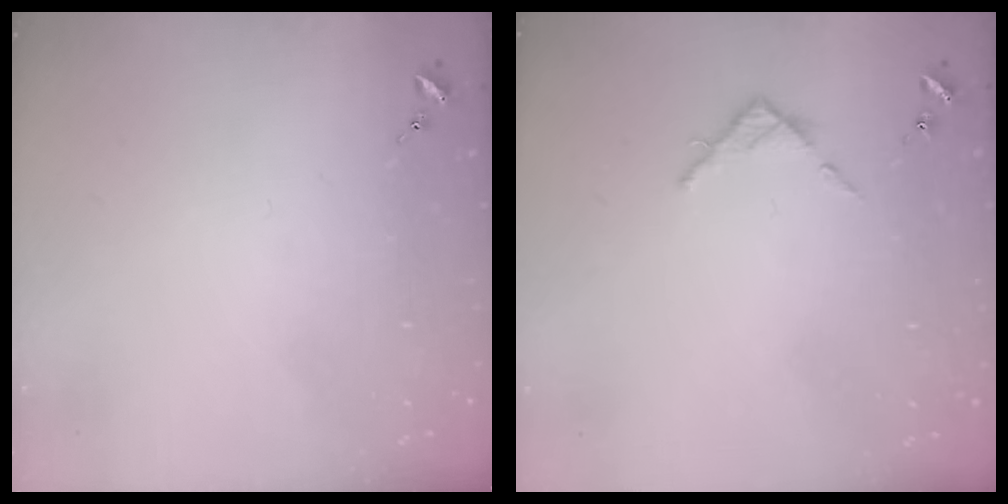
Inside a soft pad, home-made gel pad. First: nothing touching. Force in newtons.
{"total": 3.7, "press": 3.7, "slide": 0.5}